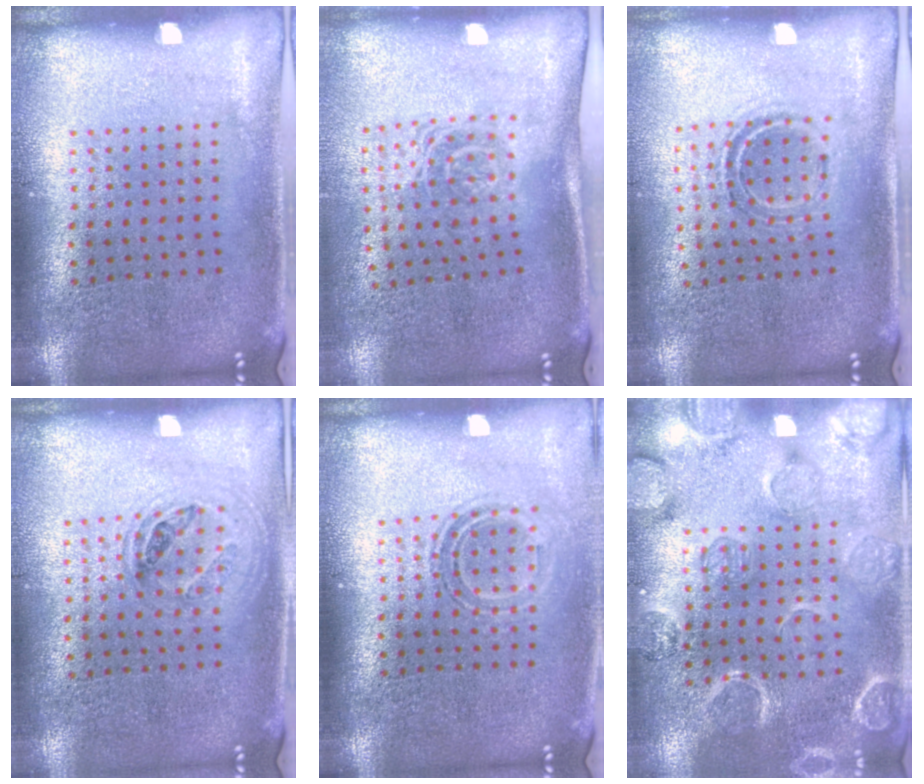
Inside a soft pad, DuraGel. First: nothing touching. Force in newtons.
{"total": 1.7, "press": 1.1, "slide": 1.3}
{"total": 1.0, "press": 0.9, "slide": 0.3}
{"total": 0.9, "press": 0.9, "slide": 0.2}
{"total": 1.3, "press": 1.1, "slide": 0.7}
{"total": 2.3, "press": 2.3, "slide": 0.5}